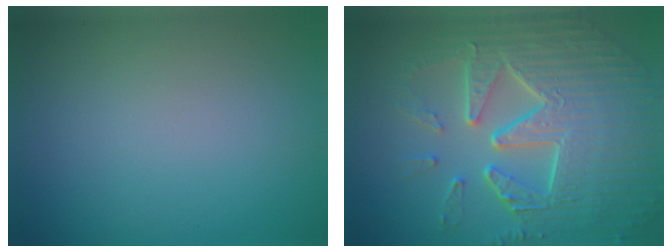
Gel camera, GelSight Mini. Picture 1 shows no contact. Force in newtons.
{"total": 9.4, "press": 6.3, "slide": 6.9}